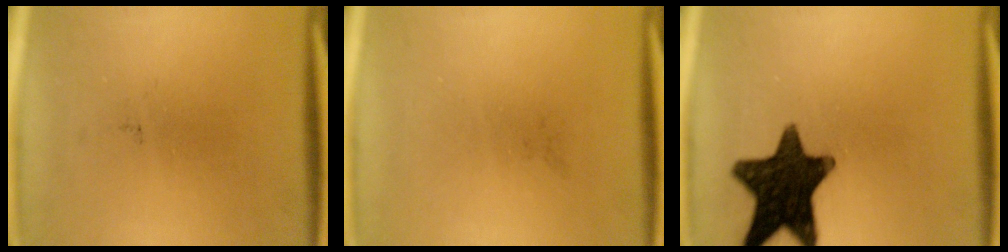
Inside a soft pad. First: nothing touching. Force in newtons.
{"total": 0.0}
{"total": 15.8}